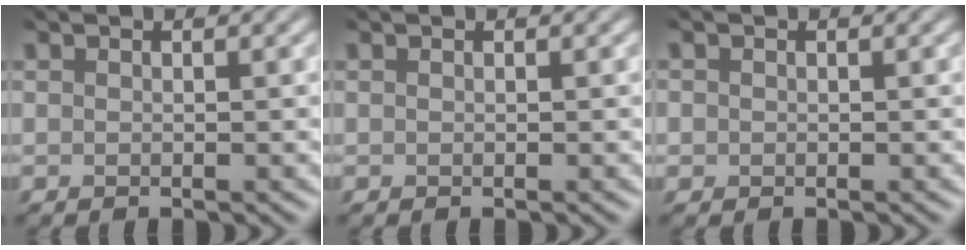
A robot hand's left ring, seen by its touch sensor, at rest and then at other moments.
{"total": 0.0}
{"total": 0.6, "force": [-0.3, 0.0, -0.5], "torque": [-0.001, -0.003, 0.007]}